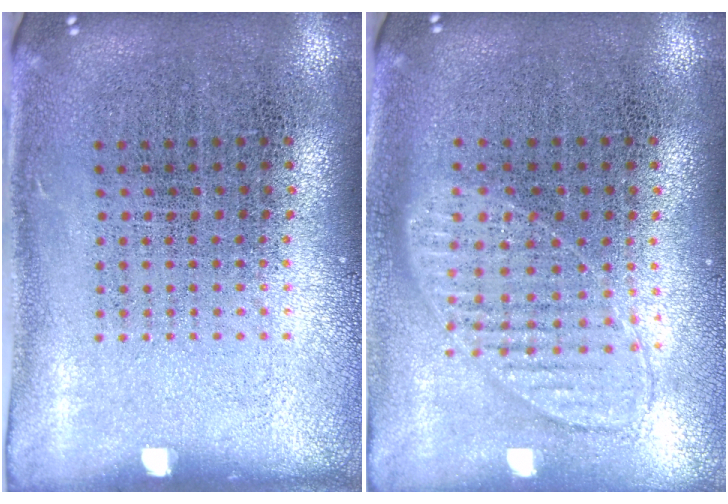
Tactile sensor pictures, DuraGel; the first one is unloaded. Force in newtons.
{"total": 0.9, "press": 0.9, "slide": 0.1}